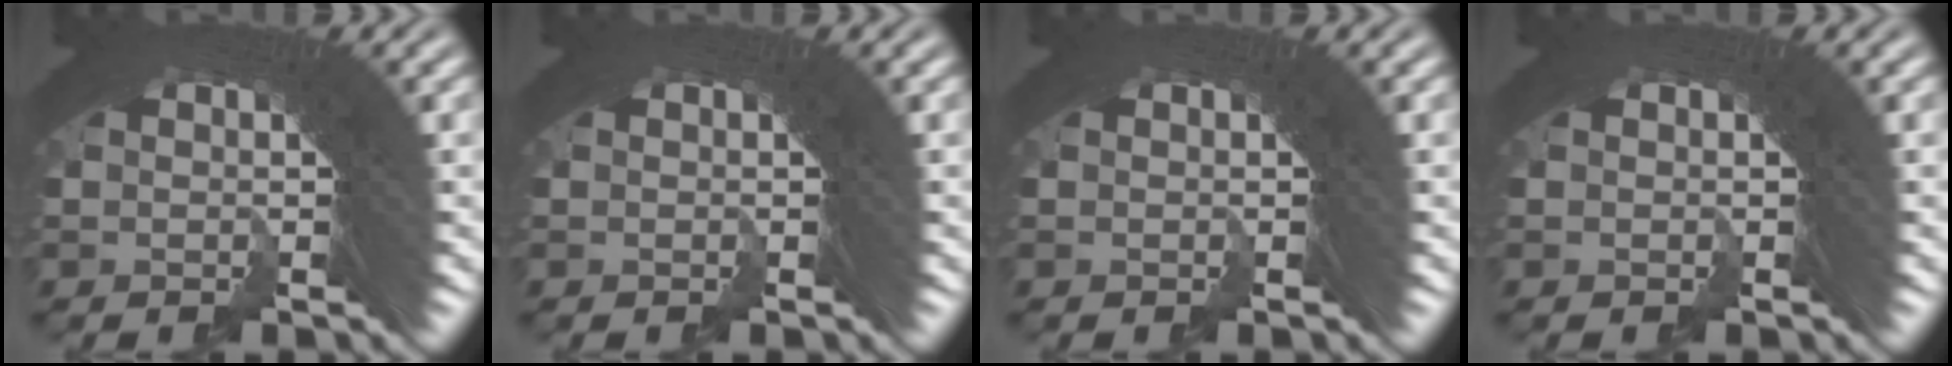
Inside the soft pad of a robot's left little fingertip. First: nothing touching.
{"total": 0.0}
{"total": 0.0}
{"total": 0.0}